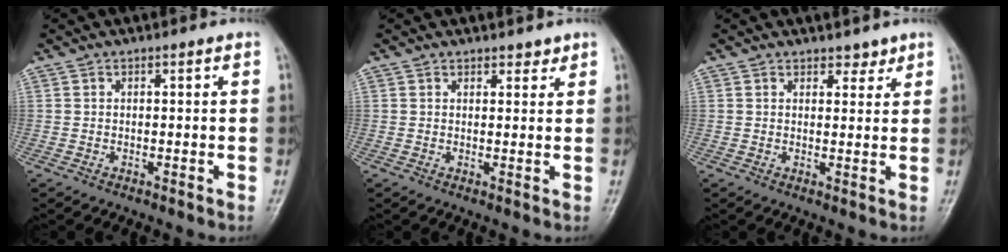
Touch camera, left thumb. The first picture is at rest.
{"total": 1.8, "force": [1.5, 0.9, 0.5], "torque": [0.006, -0.010, 0.018]}
{"total": 2.4, "force": [1.9, 1.3, 0.6], "torque": [0.010, -0.012, 0.023]}